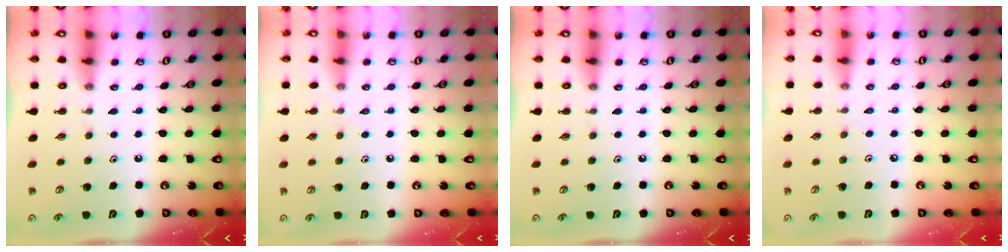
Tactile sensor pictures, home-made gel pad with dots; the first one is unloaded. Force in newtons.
{"total": 3.6, "press": 3.5, "slide": 0.6}
{"total": 0.0}
{"total": 1.9, "press": 1.9, "slide": 0.5}